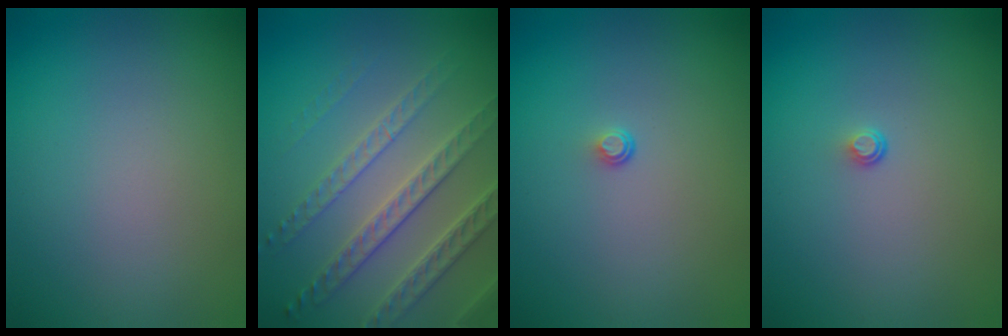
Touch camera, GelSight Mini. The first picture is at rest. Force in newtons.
{"total": 4.7, "press": 4.0, "slide": 2.5}
{"total": 0.5, "press": 0.3, "slide": 0.5}
{"total": 0.5, "press": 0.3, "slide": 0.5}